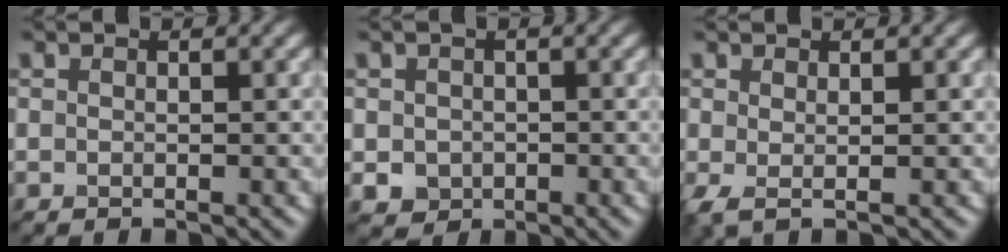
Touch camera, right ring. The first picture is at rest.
{"total": 2.0, "force": [-0.4, 1.9, 0.7], "torque": [-0.011, -0.006, -0.006]}
{"total": 1.3, "force": [0.2, 0.3, 1.2], "torque": [-0.027, 0.000, 0.004]}